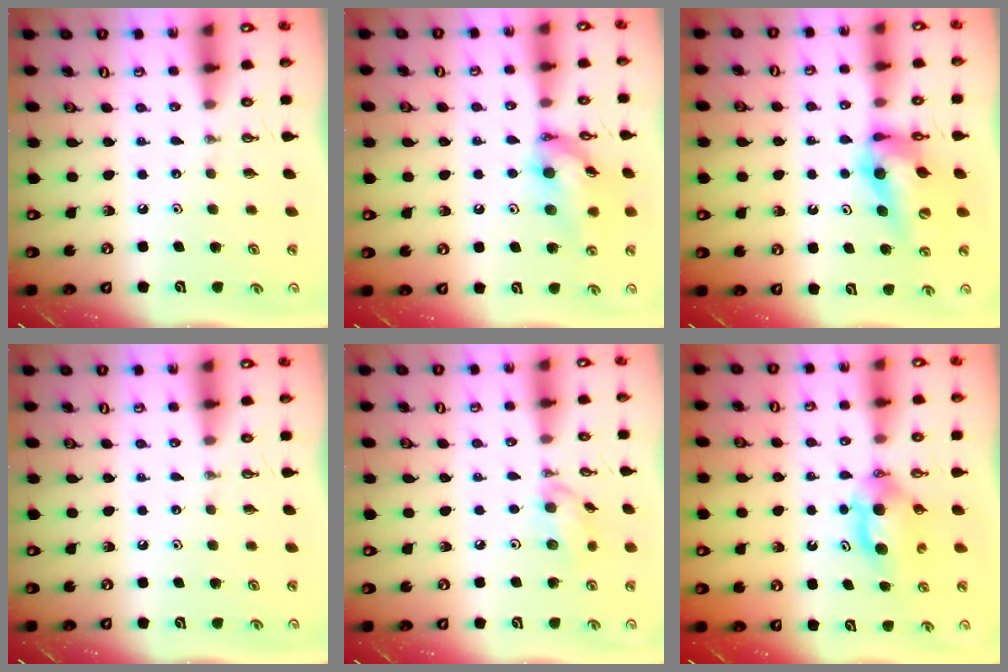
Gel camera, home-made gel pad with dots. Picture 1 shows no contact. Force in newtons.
{"total": 14.4, "press": 14.4, "slide": 0.9}
{"total": 12.7, "press": 12.6, "slide": 1.1}
{"total": 0.0}
{"total": 8.5, "press": 8.4, "slide": 1.1}
{"total": 5.8, "press": 5.6, "slide": 1.2}